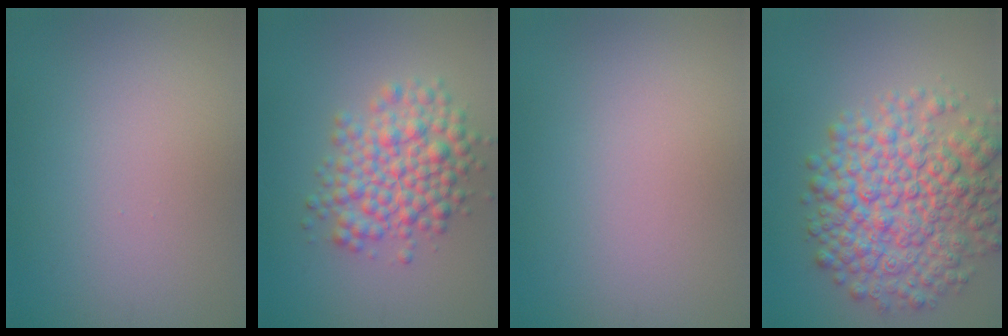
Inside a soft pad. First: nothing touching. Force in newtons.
{"total": 5.5, "press": 5.5, "slide": 0.2}
{"total": 0.0}
{"total": 9.1, "press": 9.1, "slide": 0.3}